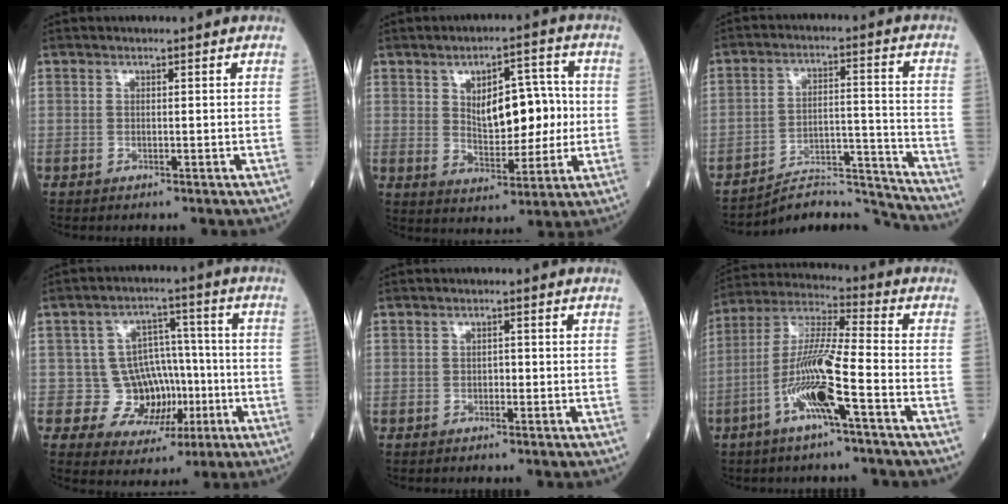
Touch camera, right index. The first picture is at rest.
{"total": 10.0, "force": [1.2, 4.5, 8.8], "torque": [-0.132, 0.014, 0.028]}
{"total": 10.0, "force": [-9.9, 0.2, -0.4], "torque": [0.018, 0.050, -0.159]}
{"total": 8.7, "force": [-1.5, 8.1, 3.0], "torque": [-0.031, 0.030, -0.014]}
{"total": 0.6, "force": [-0.2, 0.4, 0.4], "torque": [-0.003, 0.003, -0.006]}
{"total": 12.1, "force": [-4.6, 0.3, 11.2], "torque": [-0.229, 0.002, -0.093]}